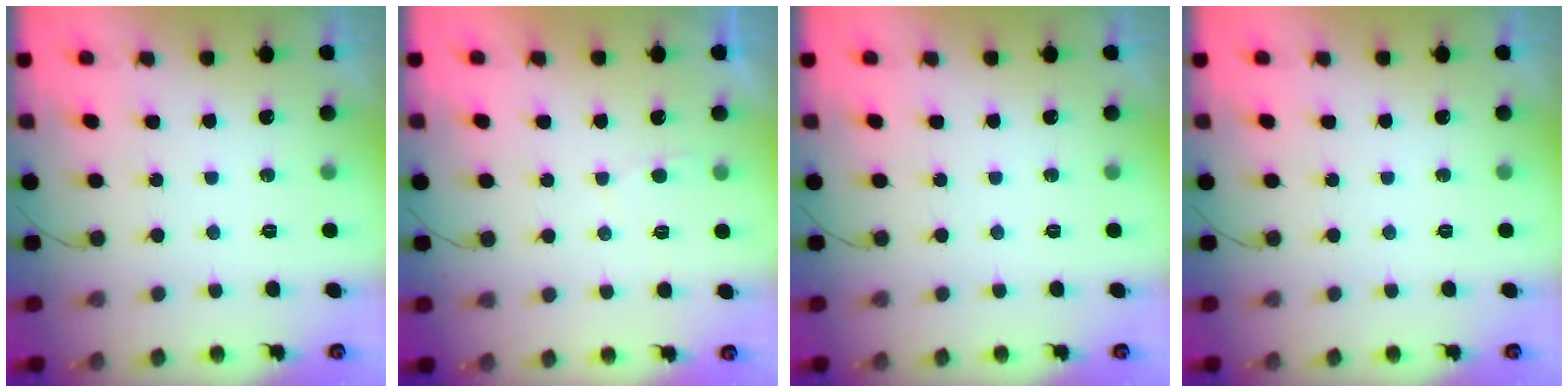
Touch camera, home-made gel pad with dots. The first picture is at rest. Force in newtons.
{"total": 2.5, "press": 2.5, "slide": 0.2}
{"total": 0.0}
{"total": 0.0}